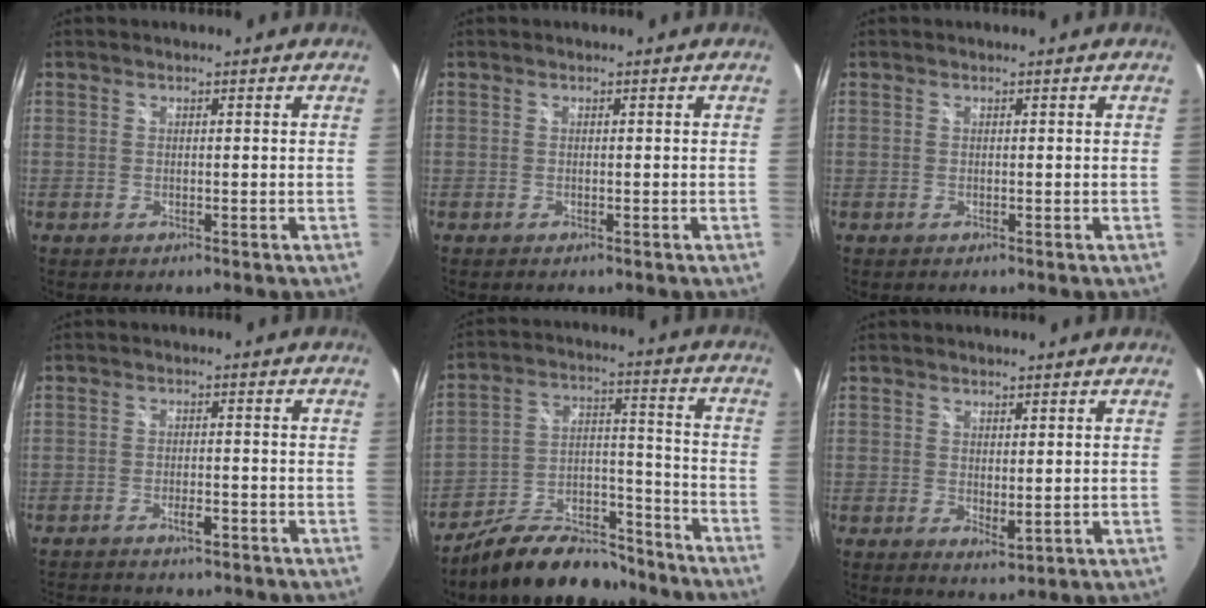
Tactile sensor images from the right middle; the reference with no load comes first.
{"total": 0.7, "force": [0.3, -0.7, -0.1], "torque": [0.006, -0.004, 0.002]}
{"total": 0.0}
{"total": 8.3, "force": [-7.3, 1.9, 3.5], "torque": [-0.080, -0.008, -0.108]}
{"total": 15.1, "force": [-12.6, 5.4, 6.3], "torque": [-0.116, 0.029, -0.197]}
{"total": 1.5, "force": [0.6, 0.2, 1.4], "torque": [-0.019, -0.008, 0.011]}